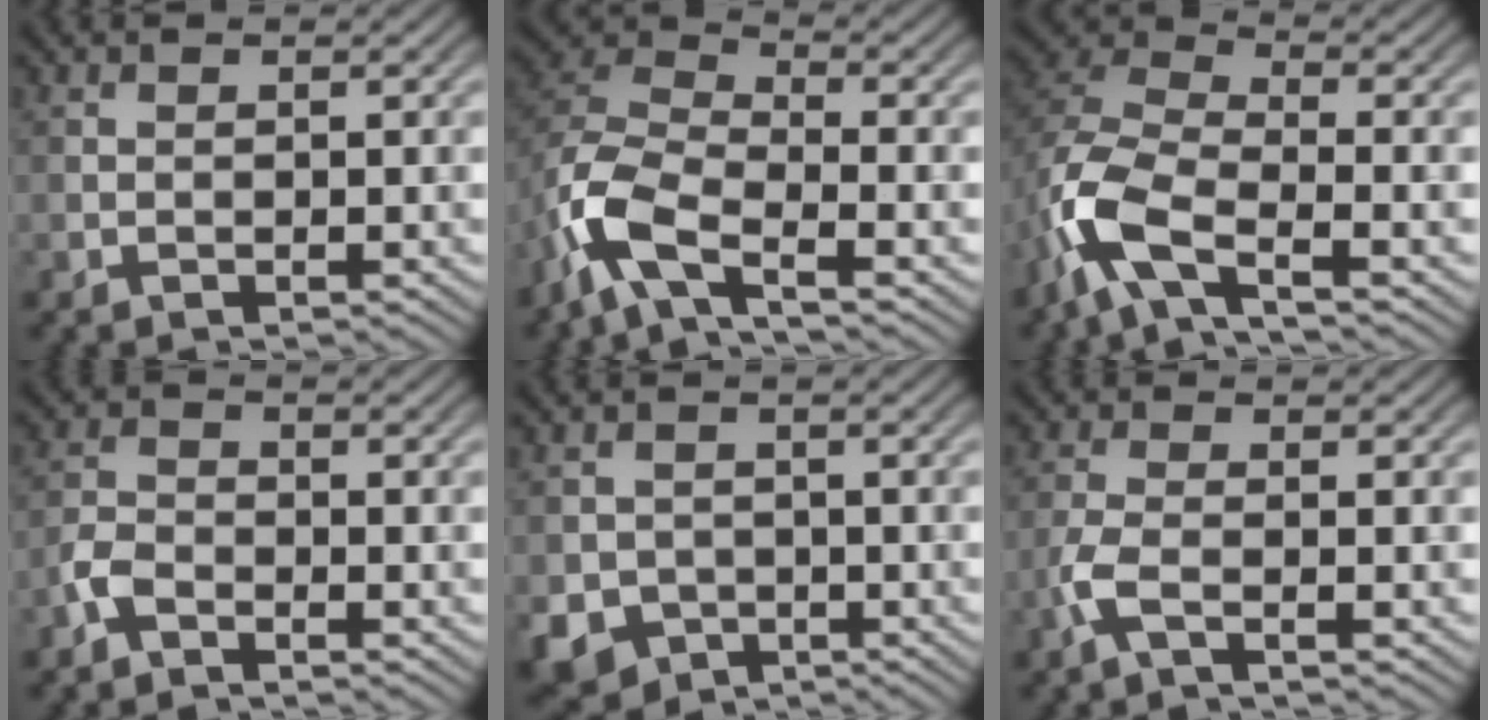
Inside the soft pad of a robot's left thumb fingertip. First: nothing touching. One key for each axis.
{"total": 8.3, "fx": -4.4, "fy": 3.4, "fz": 6.1, "tx": -0.141, "ty": 0.002, "tz": -0.110}
{"total": 9.0, "fx": -4.3, "fy": 3.8, "fz": 6.9, "tx": -0.162, "ty": 0.000, "tz": -0.108}
{"total": 2.7, "fx": -2.0, "fy": 1.3, "fz": 1.4, "tx": -0.033, "ty": 0.002, "tz": -0.051}
{"total": 5.9, "fx": -2.5, "fy": 5.0, "fz": 2.0, "tx": -0.043, "ty": -0.019, "tz": -0.049}
{"total": 3.1, "fx": -1.6, "fy": 0.7, "fz": 2.6, "tx": -0.066, "ty": 0.000, "tz": -0.045}